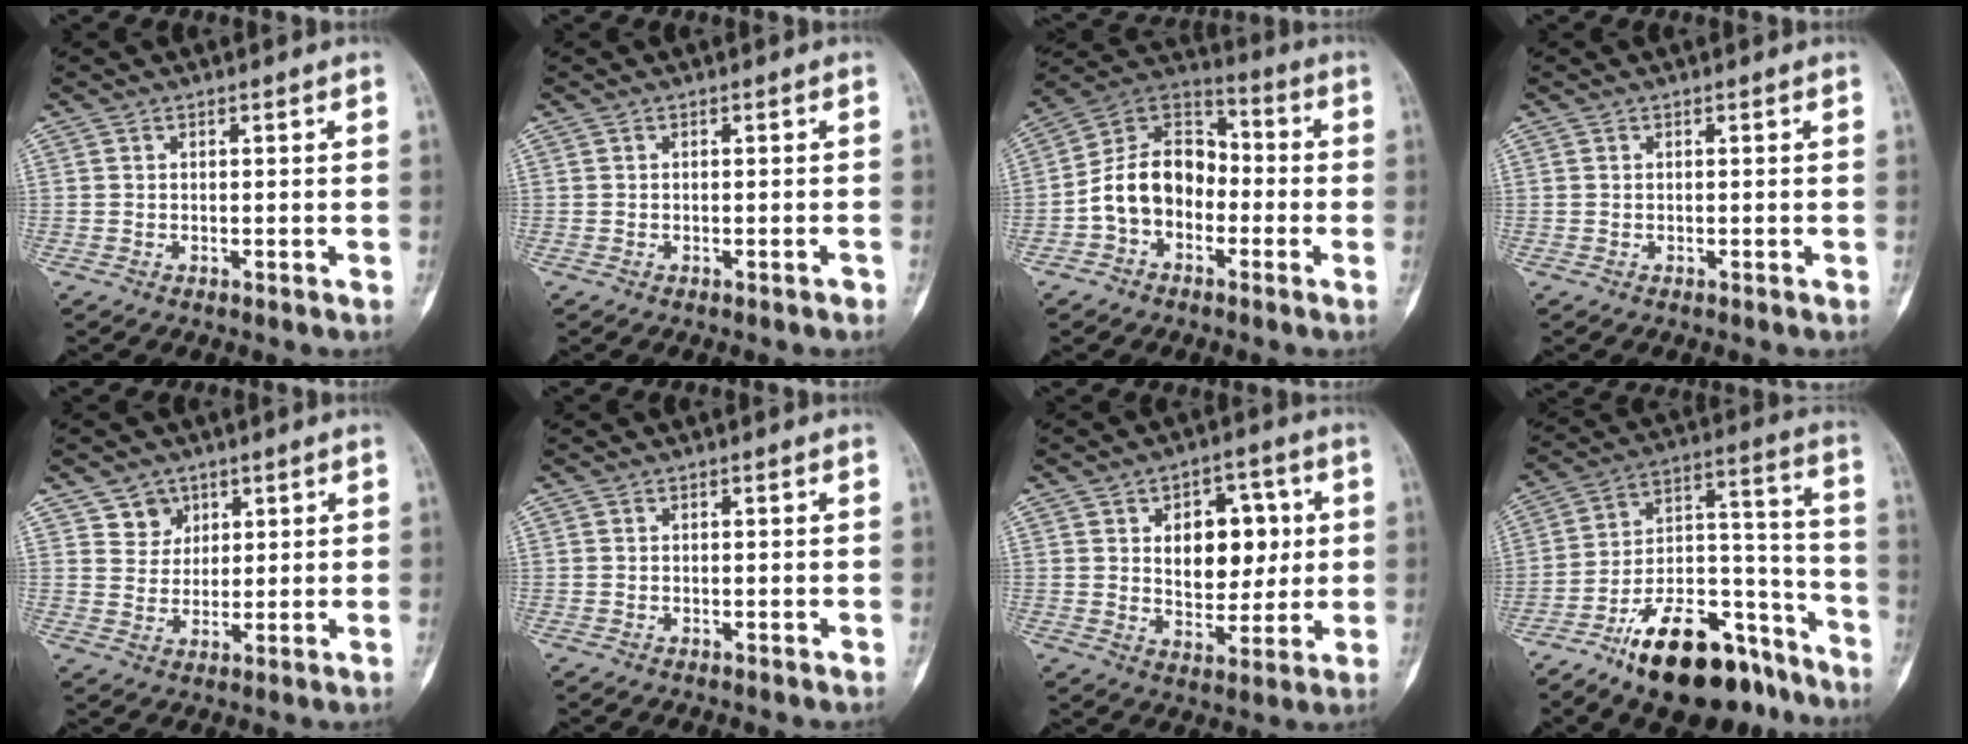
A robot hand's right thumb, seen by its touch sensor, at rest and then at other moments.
{"total": 0.6, "force": [-0.5, 0.0, 0.4], "torque": [-0.011, 0.004, -0.005]}
{"total": 13.1, "force": [-2.9, 9.5, 8.7], "torque": [-0.133, 0.050, -0.066]}
{"total": 0.0}
{"total": 4.7, "force": [2.8, 3.7, 0.4], "torque": [0.018, -0.021, 0.052]}
{"total": 0.0}
{"total": 12.3, "force": [2.5, 7.9, 9.1], "torque": [-0.077, -0.006, 0.042]}
{"total": 22.3, "force": [-15.8, 9.6, 12.4], "torque": [-0.170, 0.110, -0.259]}